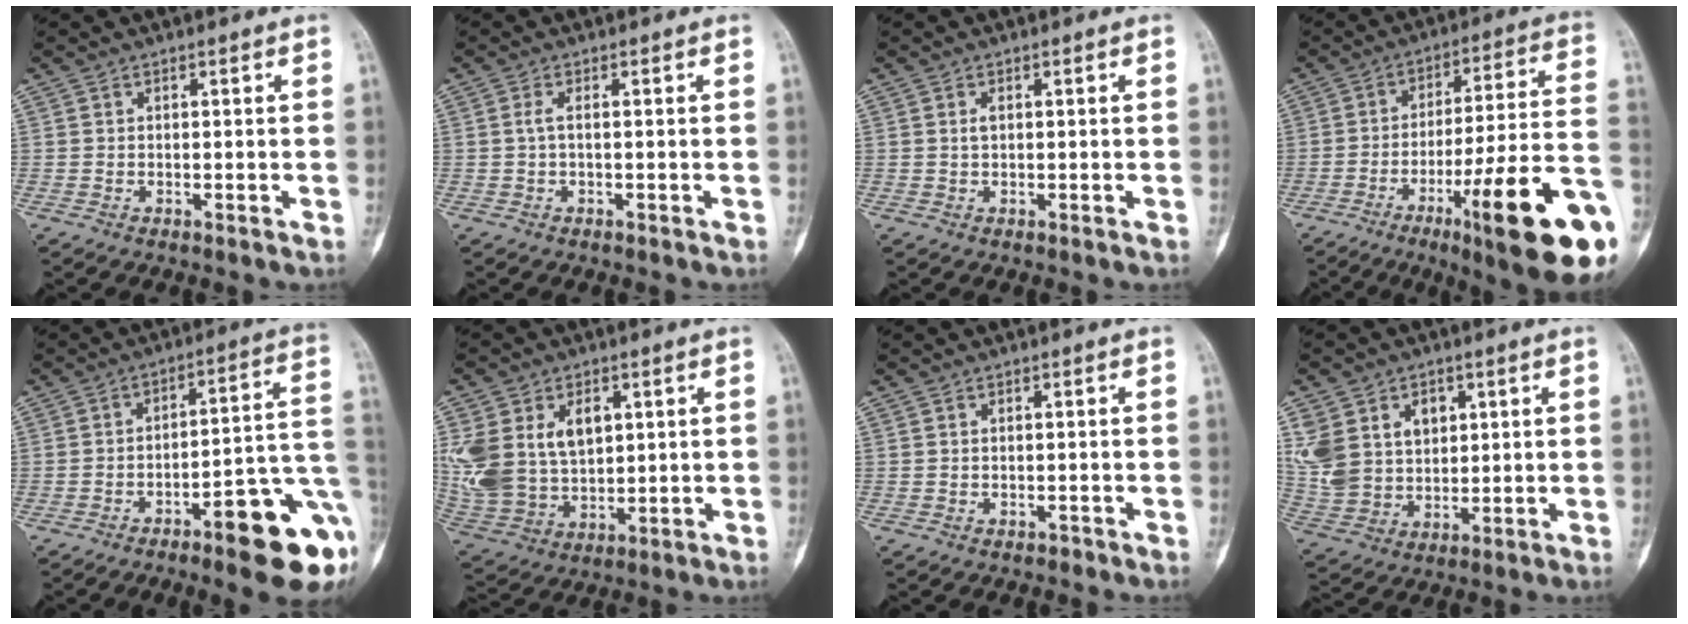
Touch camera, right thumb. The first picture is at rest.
{"total": 1.3, "force": [0.0, 0.3, 1.3], "torque": [-0.031, 0.002, -0.002]}
{"total": 1.1, "force": [0.2, 0.6, 0.9], "torque": [-0.017, 0.002, 0.006]}
{"total": 24.2, "force": [-9.8, 3.6, 21.8], "torque": [-0.268, 0.037, -0.141]}
{"total": 17.1, "force": [-6.8, 4.0, 15.2], "torque": [-0.147, 0.048, -0.086]}
{"total": 16.9, "force": [4.2, 11.8, 11.4], "torque": [-0.238, -0.003, 0.102]}
{"total": 0.5, "force": [-0.4, 0.3, 0.1], "torque": [0.000, 0.001, -0.008]}
{"total": 13.6, "force": [4.1, 10.5, 7.5], "torque": [-0.130, -0.006, 0.096]}